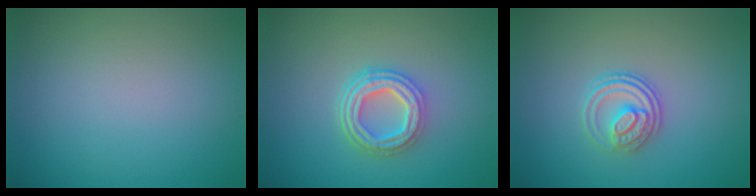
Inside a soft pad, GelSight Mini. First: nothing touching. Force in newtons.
{"total": 4.8, "press": 3.6, "slide": 3.3}
{"total": 2.9, "press": 2.4, "slide": 1.6}